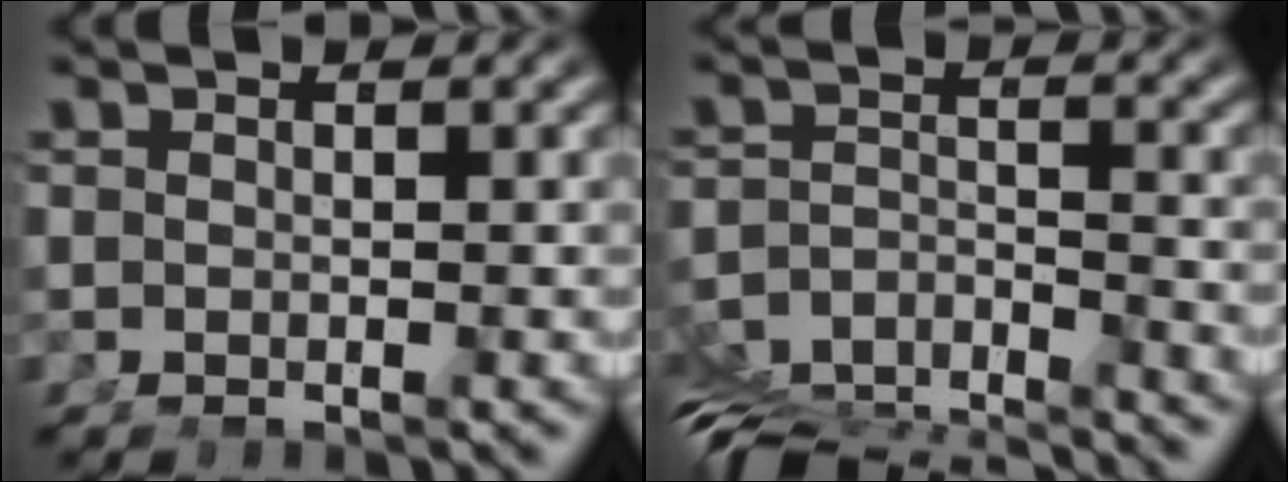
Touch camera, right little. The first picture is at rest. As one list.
[{"total": 7.5, "force": [-5.3, 3.4, 4.1], "torque": [-0.074, -0.043, -0.073]}]